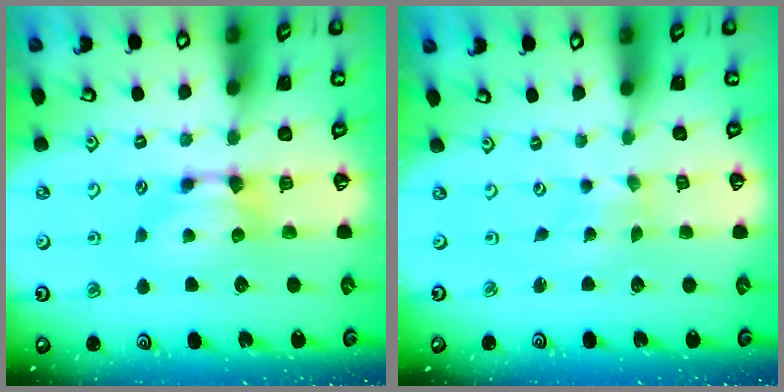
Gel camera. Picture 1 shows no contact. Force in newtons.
{"total": 4.9, "press": 4.9, "slide": 0.3}